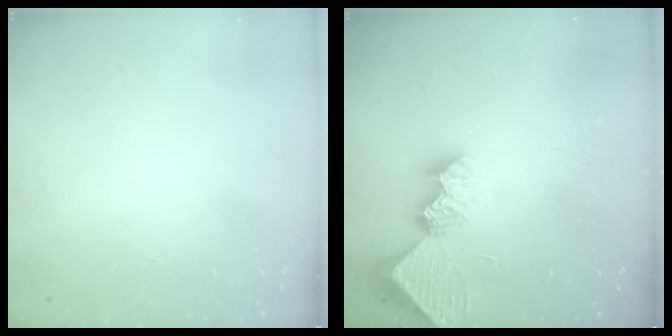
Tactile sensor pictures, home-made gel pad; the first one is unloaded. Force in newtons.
{"total": 9.1, "press": 9.1, "slide": 0.7}